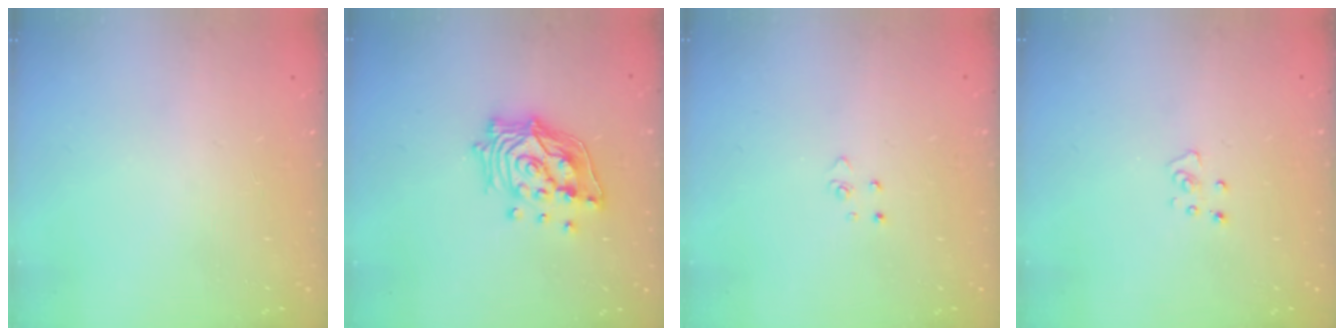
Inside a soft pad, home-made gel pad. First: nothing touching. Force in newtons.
{"total": 14.1, "press": 14.0, "slide": 1.7}
{"total": 2.8, "press": 2.8, "slide": 0.3}
{"total": 2.8, "press": 2.8, "slide": 0.2}